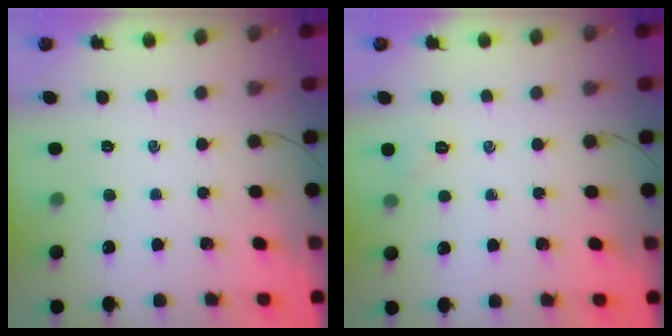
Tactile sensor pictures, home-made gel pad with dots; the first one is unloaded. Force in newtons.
{"total": 4.2, "press": 4.1, "slide": 1.2}